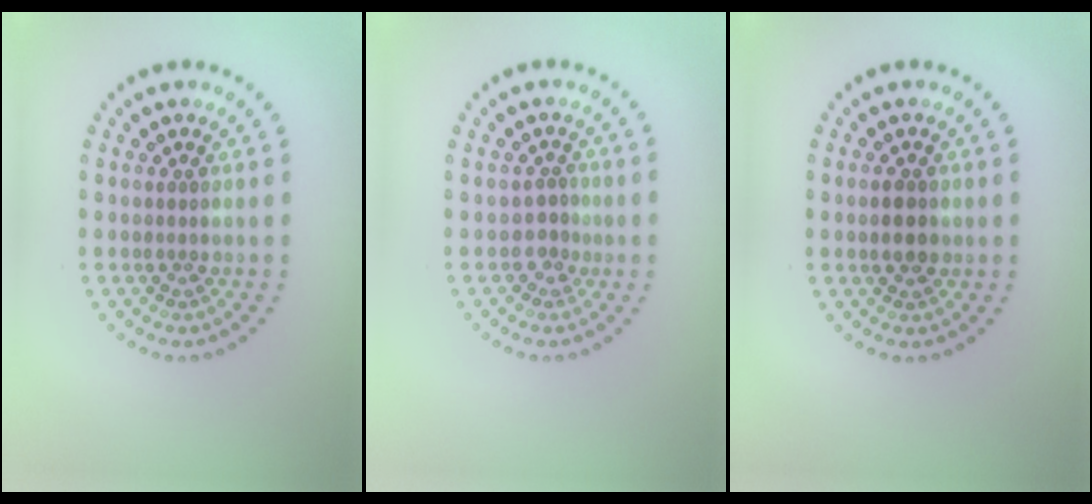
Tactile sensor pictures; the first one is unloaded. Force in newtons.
{"total": 1.5, "press": 1.0, "slide": 1.1}
{"total": 2.1, "press": 2.0, "slide": 0.1}